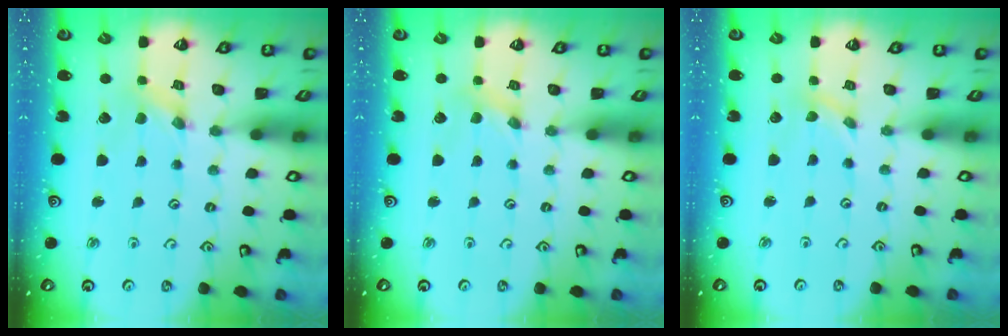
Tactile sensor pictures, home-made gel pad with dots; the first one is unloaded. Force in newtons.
{"total": 1.6, "press": 1.6, "slide": 0.1}
{"total": 0.0}